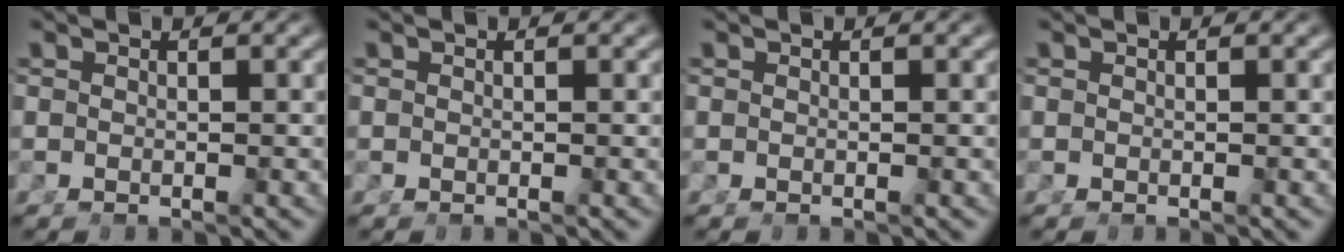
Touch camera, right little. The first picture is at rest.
{"total": 0.0}
{"total": 0.0}
{"total": 0.0}